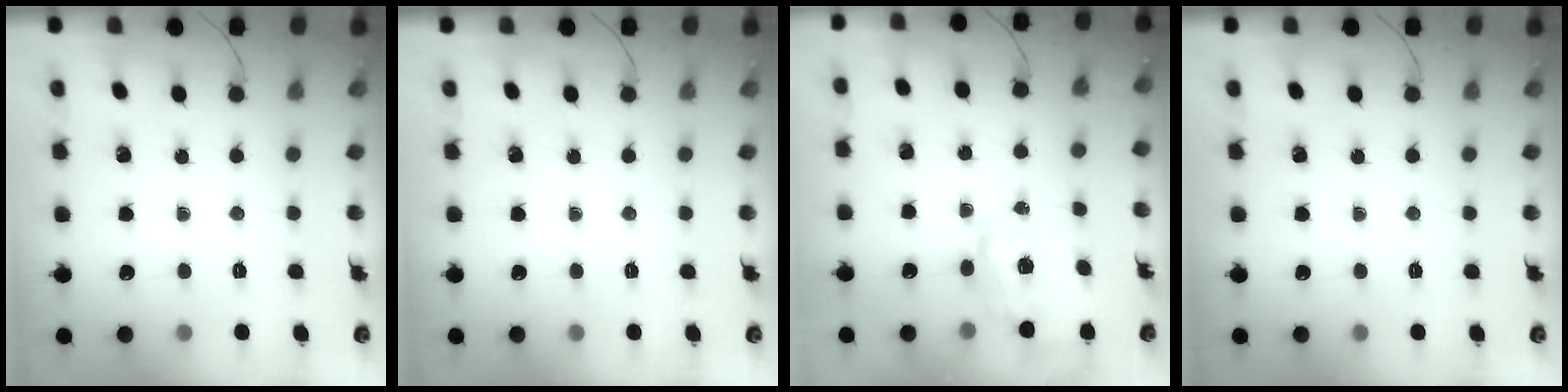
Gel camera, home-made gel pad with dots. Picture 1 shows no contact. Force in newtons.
{"total": 0.0}
{"total": 1.9, "press": 1.8, "slide": 0.6}
{"total": 0.0}